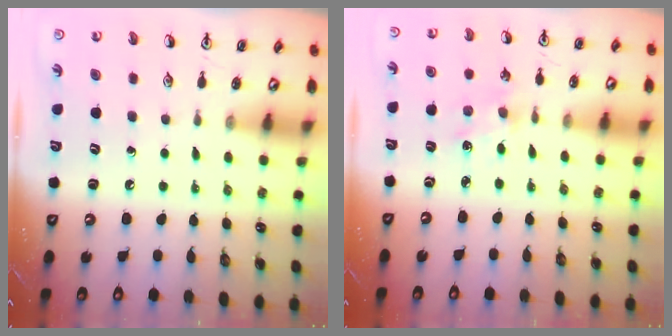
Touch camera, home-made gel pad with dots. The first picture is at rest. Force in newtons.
{"total": 2.1, "press": 2.0, "slide": 0.3}